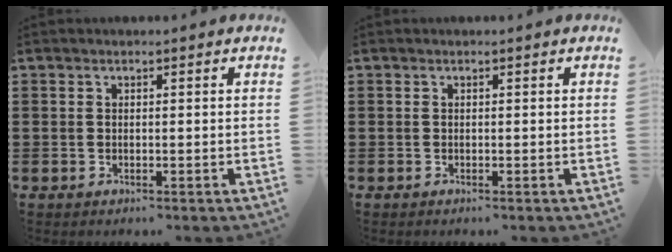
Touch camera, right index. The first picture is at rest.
{"total": 0.0}